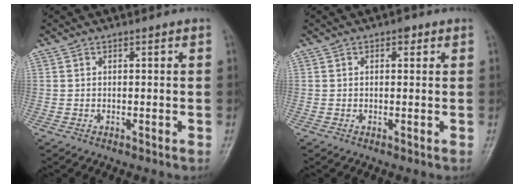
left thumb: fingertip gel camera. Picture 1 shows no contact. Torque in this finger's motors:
{"motor_torque": [0.72, 0.28, 0.10, -0.20, 0.01]}